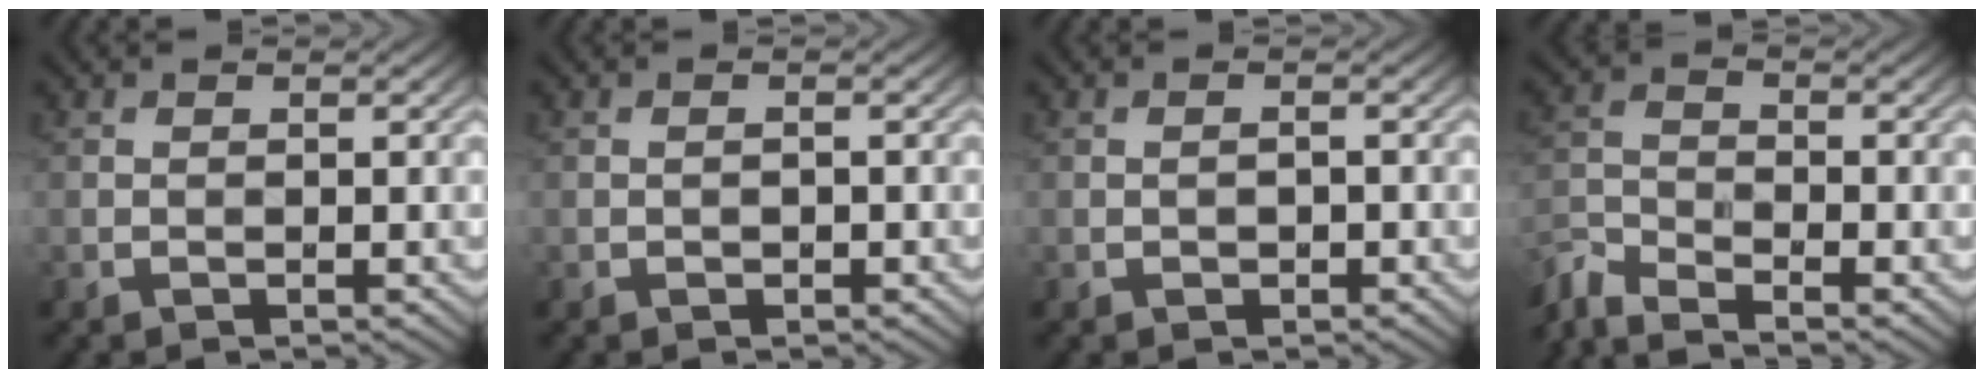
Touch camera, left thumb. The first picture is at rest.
{"total": 0.7, "force": [-0.3, 0.3, 0.5], "torque": [-0.008, 0.002, -0.005]}
{"total": 1.0, "force": [-0.4, 0.6, 0.7], "torque": [-0.012, 0.003, -0.008]}
{"total": 5.5, "force": [-4.8, 1.2, 2.2], "torque": [-0.057, -0.015, -0.108]}